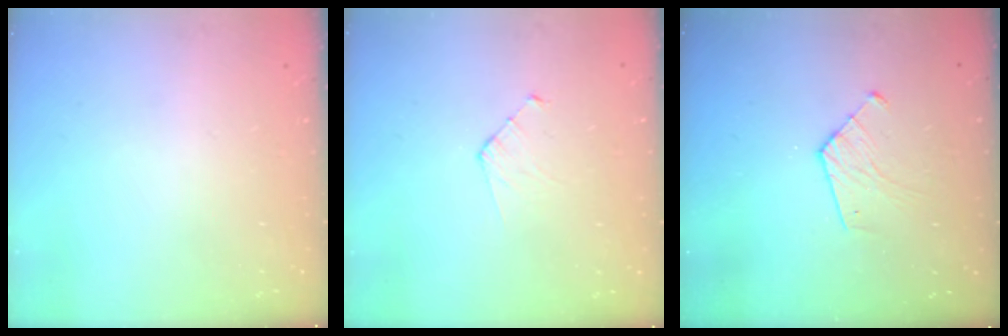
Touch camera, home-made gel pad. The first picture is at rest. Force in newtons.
{"total": 3.7, "press": 3.7, "slide": 0.4}
{"total": 7.2, "press": 7.2, "slide": 0.5}